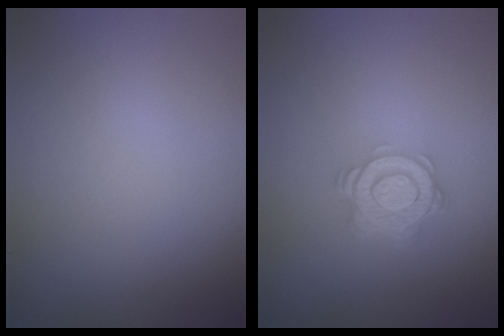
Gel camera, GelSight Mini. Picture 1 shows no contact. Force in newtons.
{"total": 4.9, "press": 3.5, "slide": 3.5}